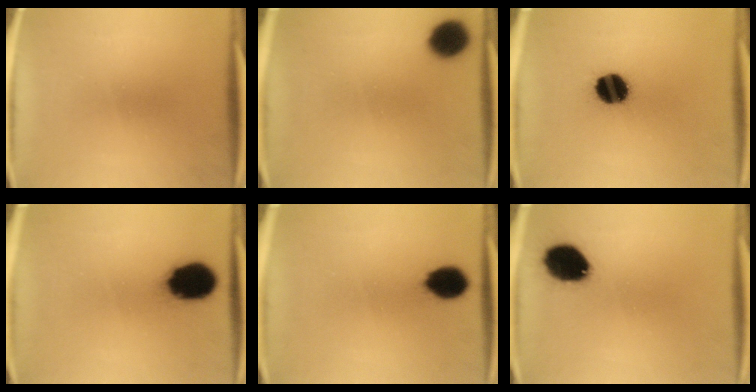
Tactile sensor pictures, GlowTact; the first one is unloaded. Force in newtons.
{"total": 9.3}
{"total": 11.7}
{"total": 14.0}
{"total": 8.9}
{"total": 12.0}